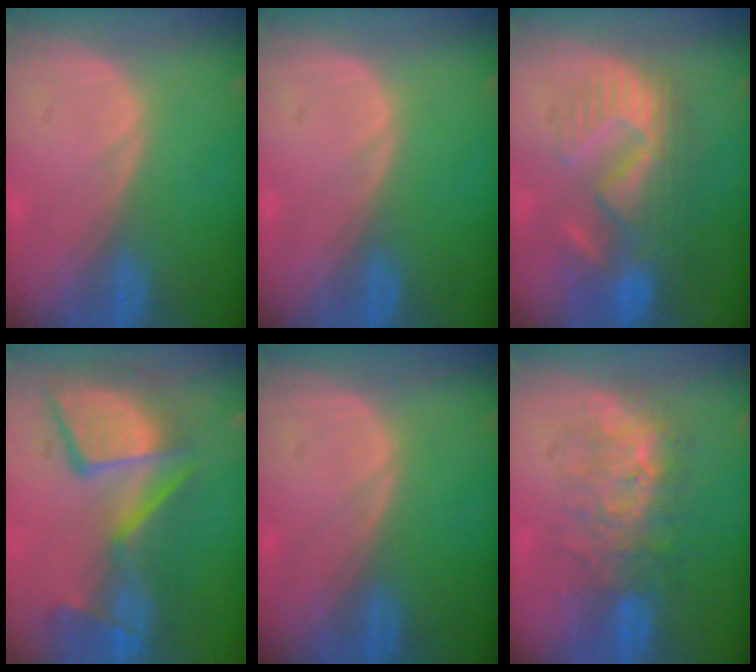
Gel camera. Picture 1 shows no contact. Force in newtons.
{"total": 0.0}
{"total": 11.0, "press": 9.6, "slide": 5.2}
{"total": 12.6, "press": 11.2, "slide": 5.8}
{"total": 0.0}
{"total": 7.7, "press": 7.6, "slide": 1.4}